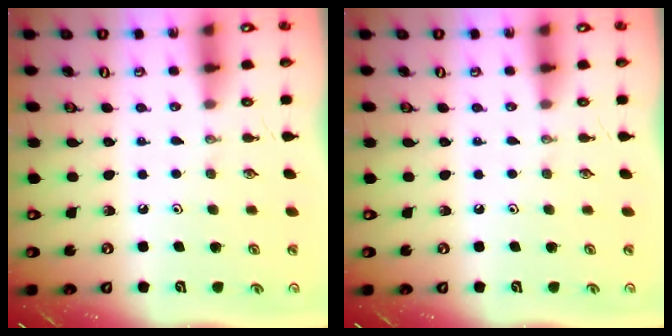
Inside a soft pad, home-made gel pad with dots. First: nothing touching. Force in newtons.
{"total": 0.0}